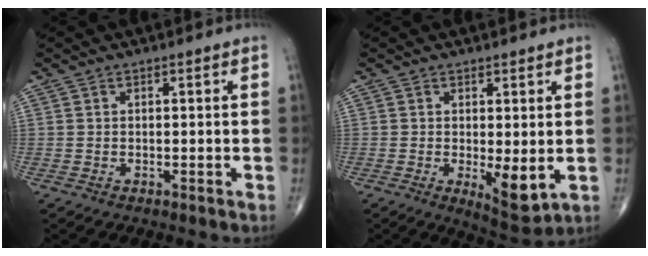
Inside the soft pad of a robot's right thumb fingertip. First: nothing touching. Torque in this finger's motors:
{"motor_torque": [2.39, 2.62, 0.82, 0.08, 0.09]}